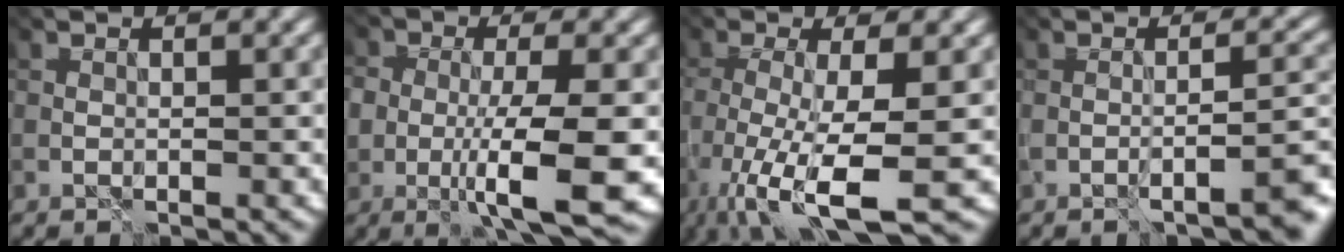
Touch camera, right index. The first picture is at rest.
{"total": 6.5, "force": [-1.8, 2.0, 5.9], "torque": [-0.104, -0.011, -0.030]}
{"total": 8.4, "force": [-4.0, 1.7, 7.2], "torque": [-0.142, -0.024, -0.066]}
{"total": 3.8, "force": [-2.4, 0.0, 3.0], "torque": [-0.034, 0.001, -0.037]}